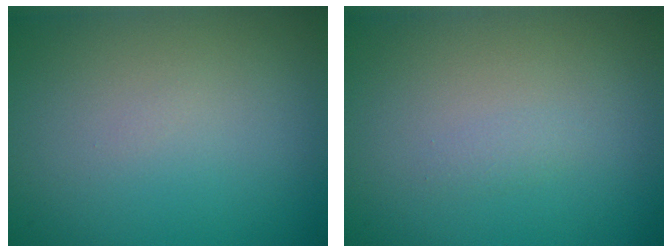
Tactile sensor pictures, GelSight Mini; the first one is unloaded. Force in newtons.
{"total": 0.6, "press": 0.6, "slide": 0.0}